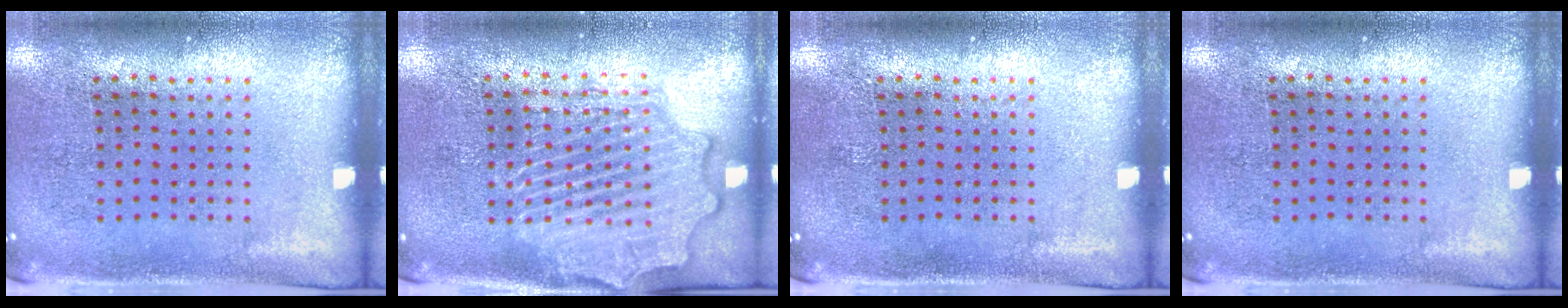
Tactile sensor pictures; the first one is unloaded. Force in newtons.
{"total": 3.9, "press": 3.9, "slide": 0.5}
{"total": 0.0}
{"total": 0.0}